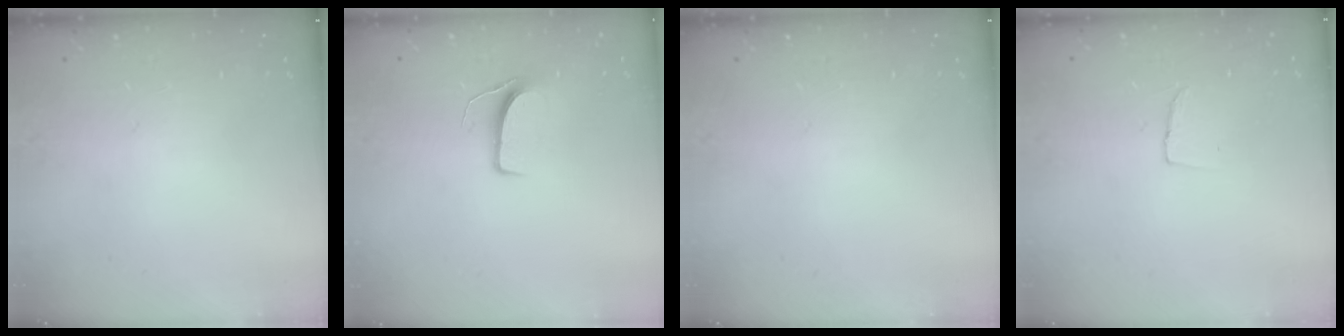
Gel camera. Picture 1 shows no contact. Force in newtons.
{"total": 6.6, "press": 6.6, "slide": 0.5}
{"total": 0.0}
{"total": 4.2, "press": 4.2, "slide": 0.3}